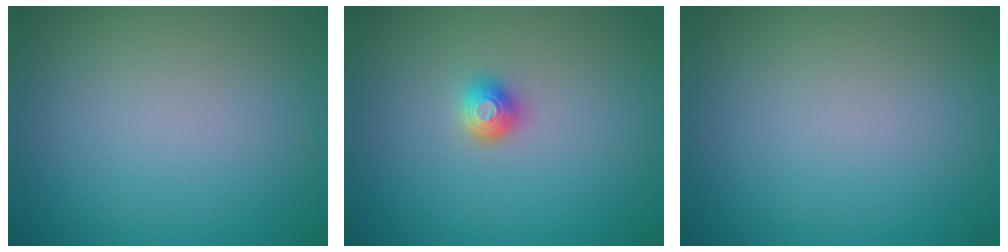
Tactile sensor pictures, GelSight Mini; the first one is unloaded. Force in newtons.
{"total": 1.4, "press": 1.2, "slide": 0.6}
{"total": 0.0}